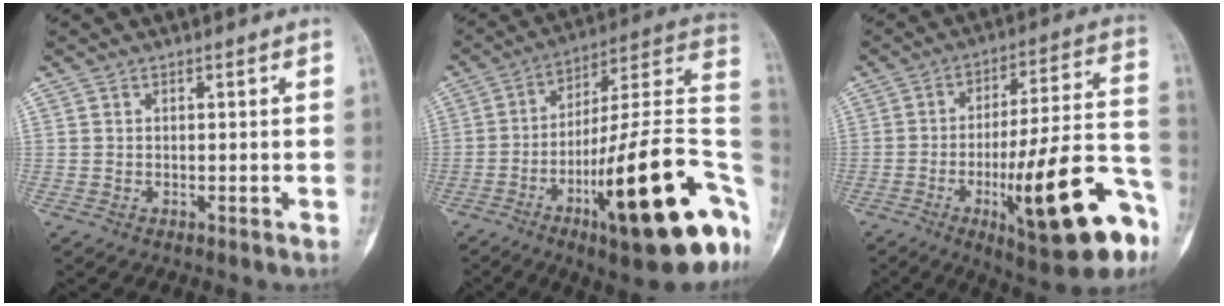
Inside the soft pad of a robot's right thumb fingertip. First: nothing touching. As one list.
[{"total": 28.9, "force": [-9.9, 6.8, 26.3], "torque": [-0.323, 0.045, -0.147]}, {"total": 24.3, "force": [-9.6, 6.0, 21.5], "torque": [-0.292, 0.039, -0.137]}]